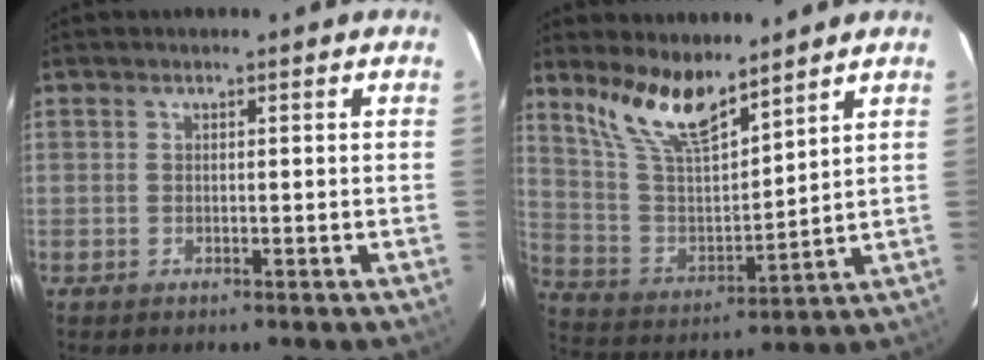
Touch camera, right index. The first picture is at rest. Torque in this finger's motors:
{"motor_torque": [0.77, 1.00, 0.29, 0.10]}